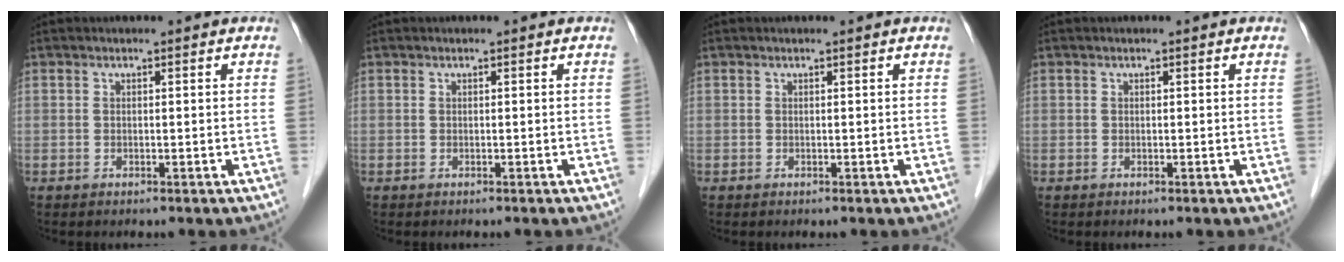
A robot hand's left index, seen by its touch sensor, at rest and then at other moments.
{"total": 0.0}
{"total": 0.0}
{"total": 0.0}